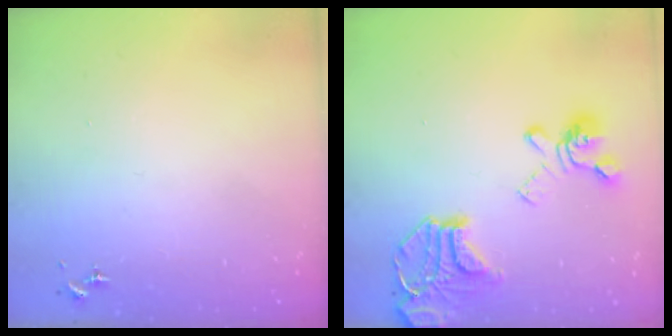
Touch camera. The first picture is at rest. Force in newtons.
{"total": 19.9, "press": 19.8, "slide": 2.0}